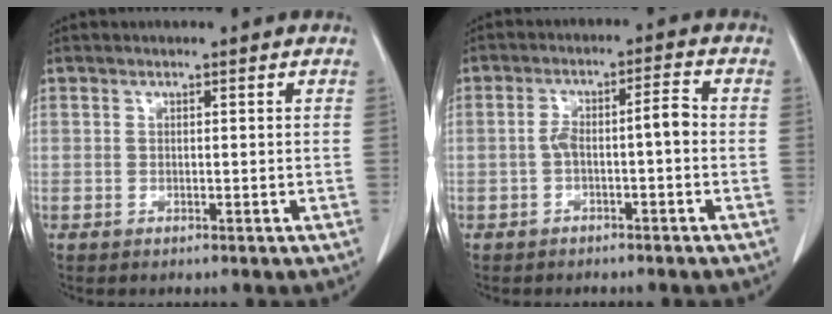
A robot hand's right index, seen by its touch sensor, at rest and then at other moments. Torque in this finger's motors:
{"motor_torque": [0.35, -0.20, 0.10, 0.05]}